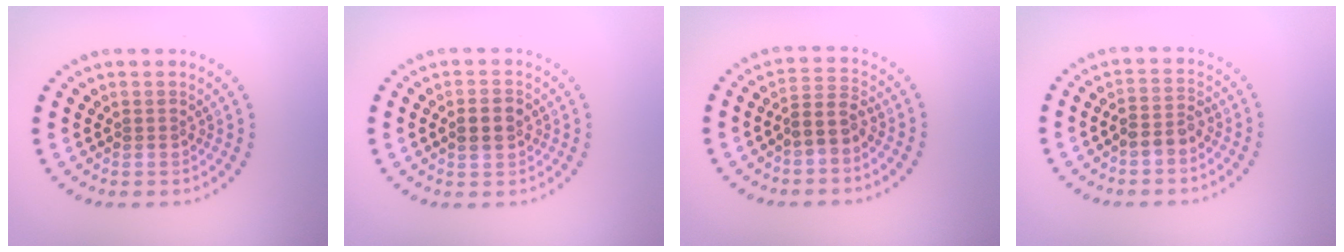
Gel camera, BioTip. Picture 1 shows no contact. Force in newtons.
{"total": 2.7, "press": 2.7, "slide": 0.2}
{"total": 2.5, "press": 2.1, "slide": 1.3}
{"total": 2.1, "press": 1.9, "slide": 0.7}